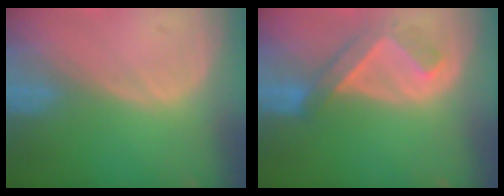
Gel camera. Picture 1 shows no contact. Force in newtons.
{"total": 5.1, "press": 4.8, "slide": 1.6}